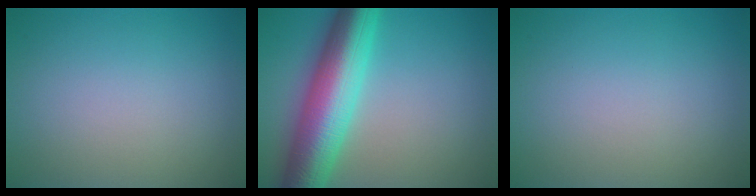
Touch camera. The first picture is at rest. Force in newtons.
{"total": 9.9, "press": 9.9, "slide": 0.1}
{"total": 0.0}